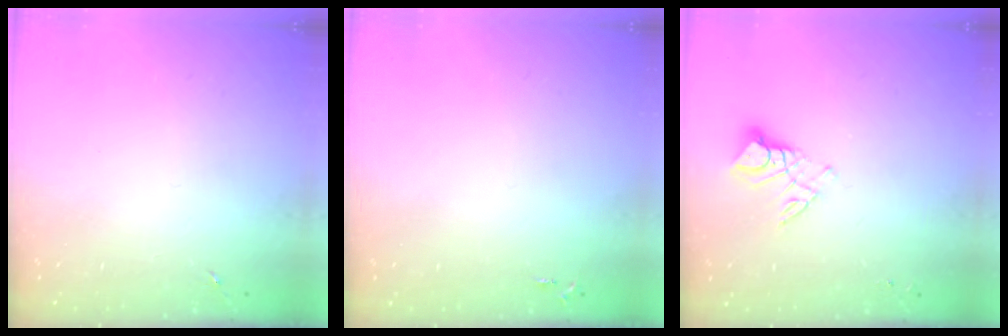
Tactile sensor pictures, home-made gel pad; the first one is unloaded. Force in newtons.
{"total": 2.5, "press": 2.5, "slide": 0.3}
{"total": 8.8, "press": 8.8, "slide": 0.8}